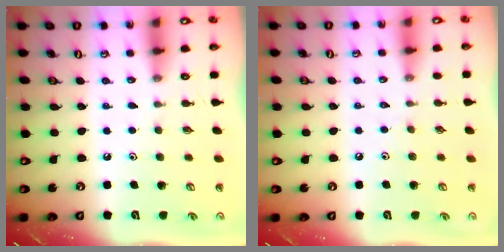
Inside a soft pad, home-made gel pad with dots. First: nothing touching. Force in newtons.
{"total": 2.4, "press": 2.3, "slide": 0.5}